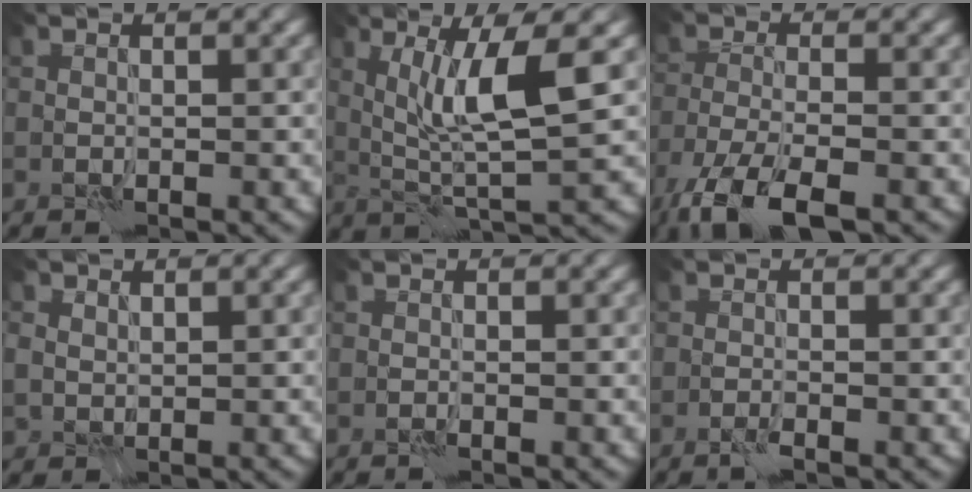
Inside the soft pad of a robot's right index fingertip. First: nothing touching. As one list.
[{"total": 6.0, "force": [1.6, 0.7, 5.8], "torque": [-0.113, -0.005, 0.035]}, {"total": 7.4, "force": [-5.2, 2.2, 4.8], "torque": [-0.094, -0.015, -0.103]}, {"total": 1.7, "force": [0.8, 1.3, 0.5], "torque": [-0.013, -0.001, 0.017]}, {"total": 0.0}, {"total": 0.8, "force": [-0.6, 0.1, 0.6], "torque": [-0.012, 0.001, -0.014]}]